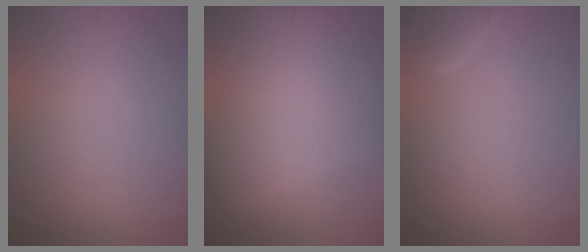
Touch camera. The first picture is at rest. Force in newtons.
{"total": 17.0, "press": 17.0, "slide": 0.3}
{"total": 2.2, "press": 2.2, "slide": 0.1}